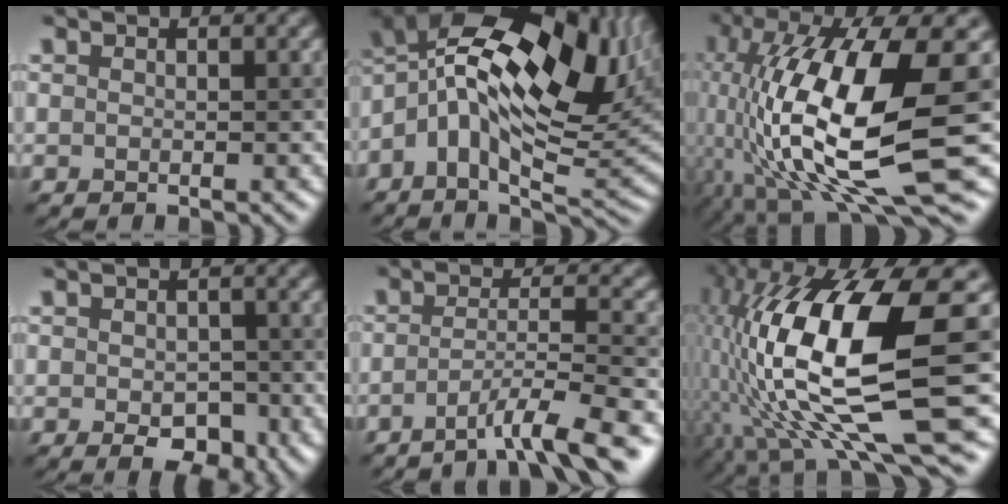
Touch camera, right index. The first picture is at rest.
{"total": 17.3, "force": [3.3, 7.2, 15.5], "torque": [-0.245, 0.016, 0.070]}
{"total": 15.8, "force": [-1.4, 4.9, 15.0], "torque": [-0.294, -0.002, -0.020]}
{"total": 3.8, "force": [-0.9, 2.3, 2.9], "torque": [-0.044, -0.010, -0.011]}
{"total": 6.1, "force": [-3.5, 0.8, 4.9], "torque": [-0.073, 0.007, -0.067]}
{"total": 16.5, "force": [1.1, 5.5, 15.5], "torque": [-0.311, -0.005, 0.035]}